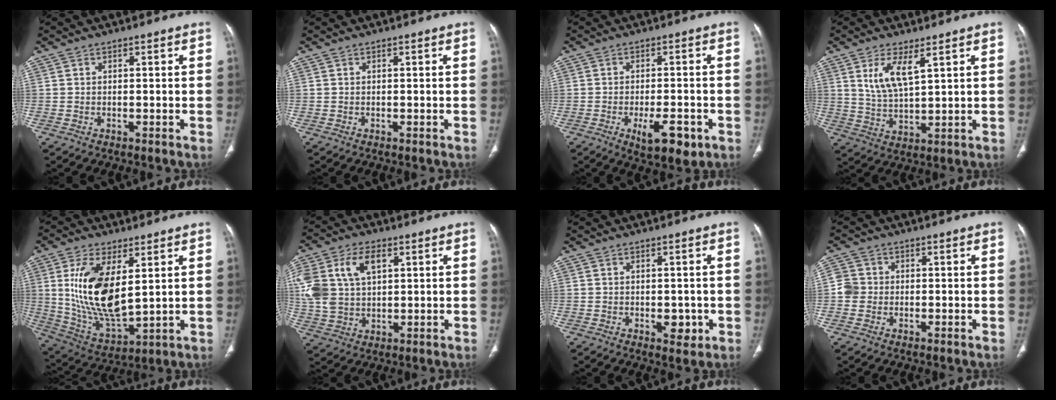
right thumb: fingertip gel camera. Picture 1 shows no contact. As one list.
[{"total": 0.0}, {"total": 8.1, "force": [-3.4, 3.1, 6.7], "torque": [-0.095, 0.003, -0.042]}, {"total": 7.7, "force": [3.7, 2.7, 6.2], "torque": [-0.118, -0.023, 0.083]}, {"total": 17.1, "force": [3.9, 7.9, 14.6], "torque": [-0.274, -0.026, 0.091]}, {"total": 14.8, "force": [4.5, 9.6, 10.4], "torque": [-0.228, 0.003, 0.091]}, {"total": 3.4, "force": [-0.8, 2.1, 2.6], "torque": [-0.017, -0.001, -0.005]}, {"total": 3.6, "force": [-0.4, 3.5, 1.0], "torque": [-0.003, 0.008, -0.014]}]